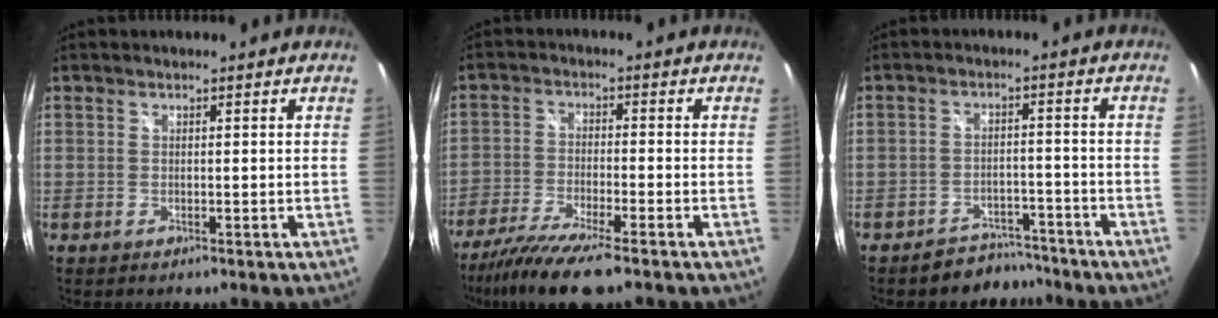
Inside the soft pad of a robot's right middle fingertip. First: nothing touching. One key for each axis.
{"total": 10.2, "fx": -8.0, "fy": 1.1, "fz": 6.3, "tx": -0.147, "ty": -0.032, "tz": -0.151}
{"total": 6.3, "fx": -5.7, "fy": 2.8, "fz": 0.2, "tx": -0.009, "ty": 0.012, "tz": -0.077}